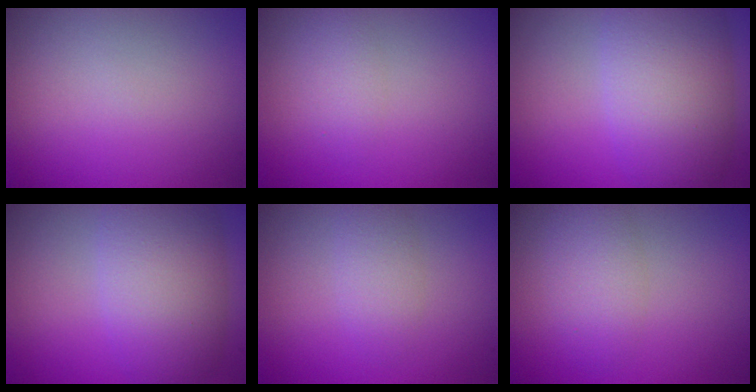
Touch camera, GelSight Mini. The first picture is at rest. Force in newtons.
{"total": 1.6, "press": 1.6, "slide": 0.0}
{"total": 8.8, "press": 8.8, "slide": 0.3}
{"total": 7.8, "press": 7.8, "slide": 0.5}
{"total": 1.9, "press": 1.9, "slide": 0.1}
{"total": 2.9, "press": 2.9, "slide": 0.2}